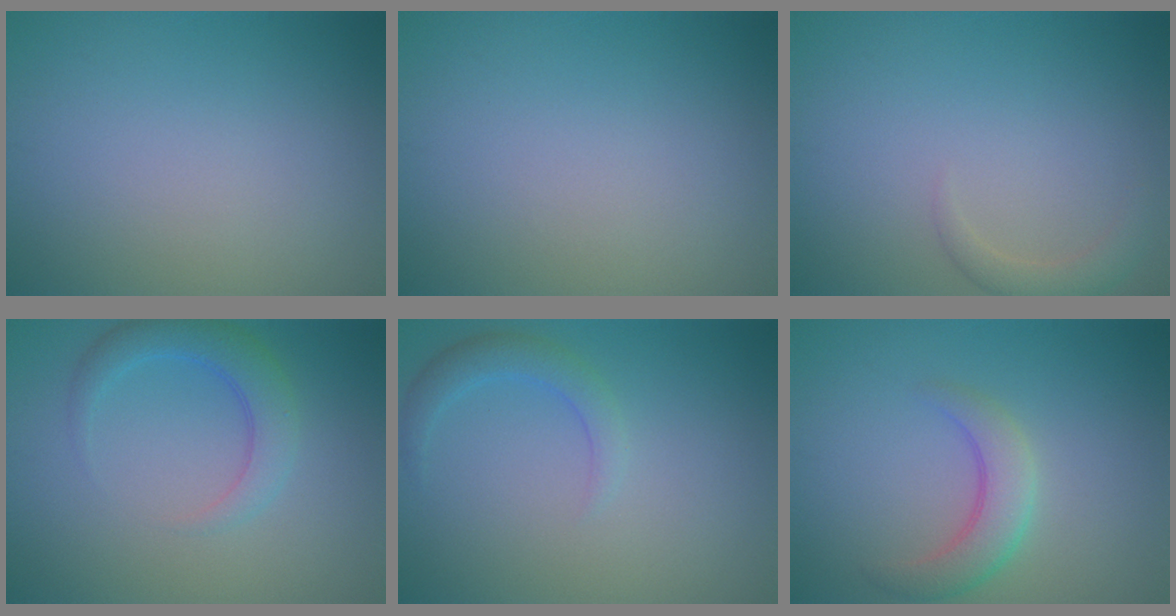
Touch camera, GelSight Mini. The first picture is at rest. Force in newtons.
{"total": 0.0}
{"total": 1.7, "press": 1.7, "slide": 0.1}
{"total": 3.4, "press": 3.3, "slide": 0.2}
{"total": 2.1, "press": 2.1, "slide": 0.1}
{"total": 3.4, "press": 3.4, "slide": 0.2}